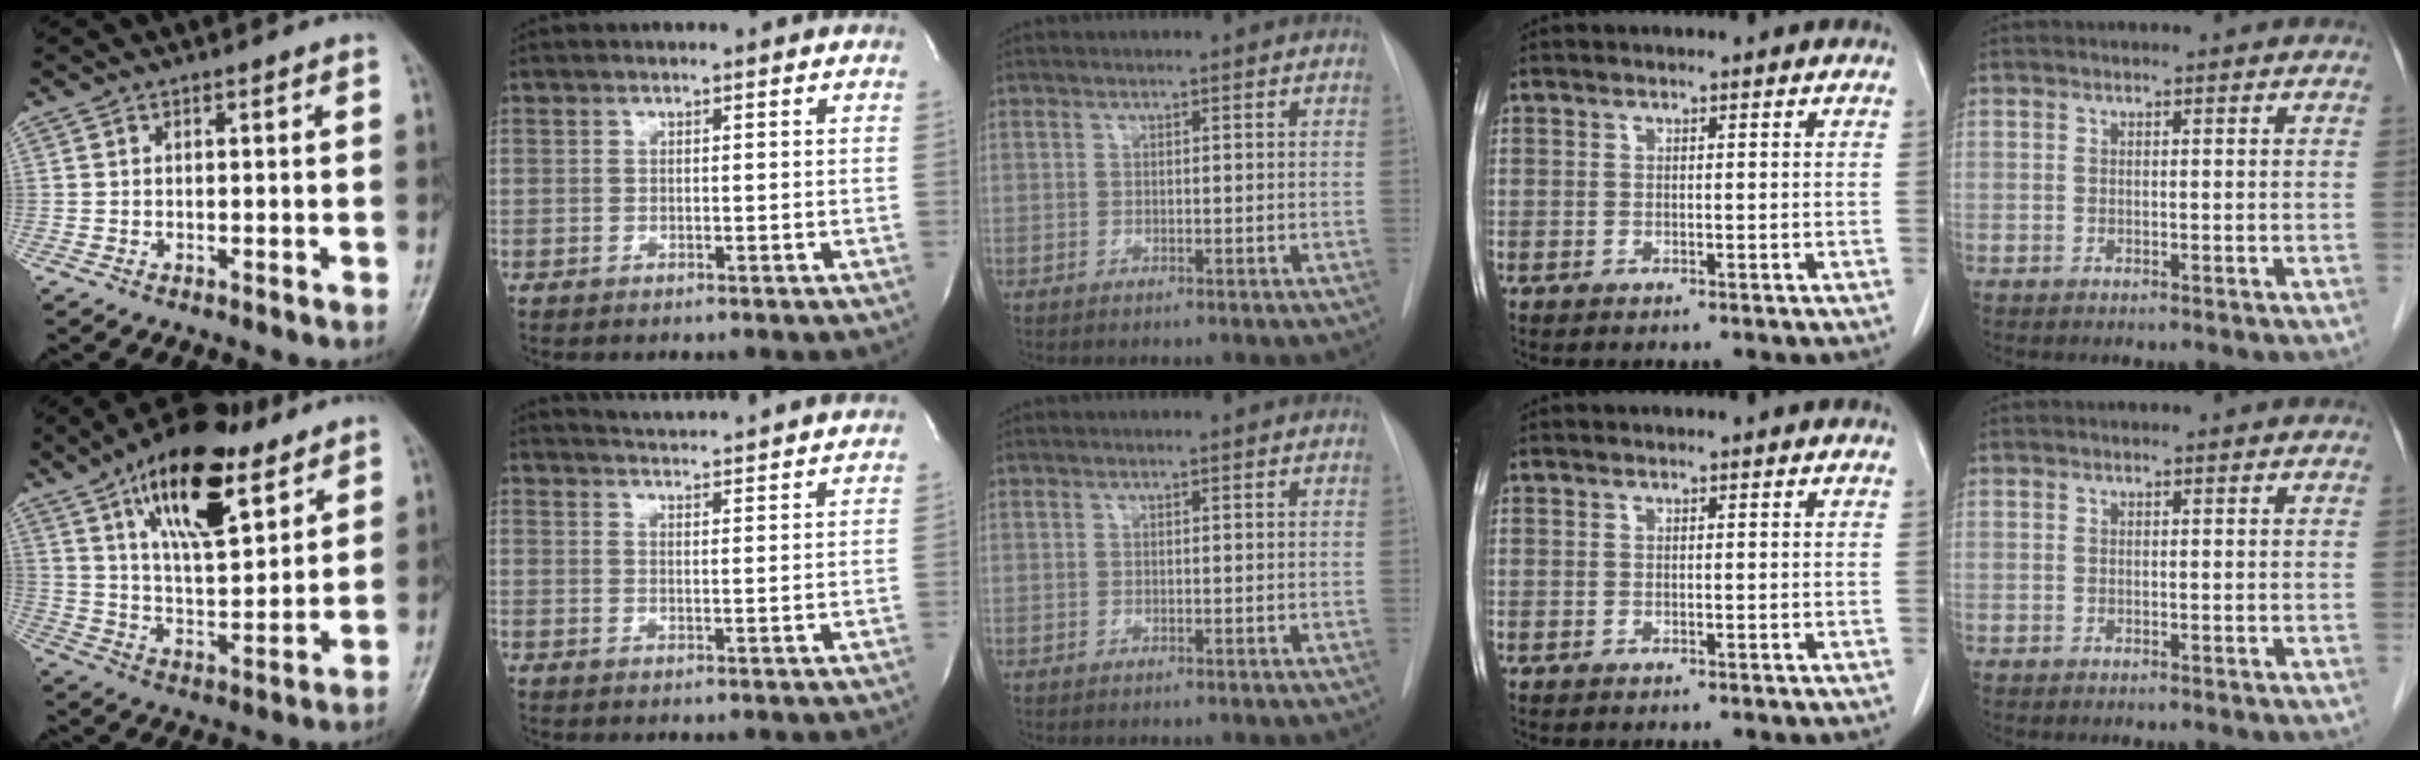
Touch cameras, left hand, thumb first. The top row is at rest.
{"thumb": {"total": 19.9, "force": [11.1, 8.2, 14.4], "torque": [-0.203, -0.044, 0.189]}, "index": {"total": 17.4, "force": [16.7, 0.3, 4.9], "torque": [-0.080, -0.017, 0.209]}}